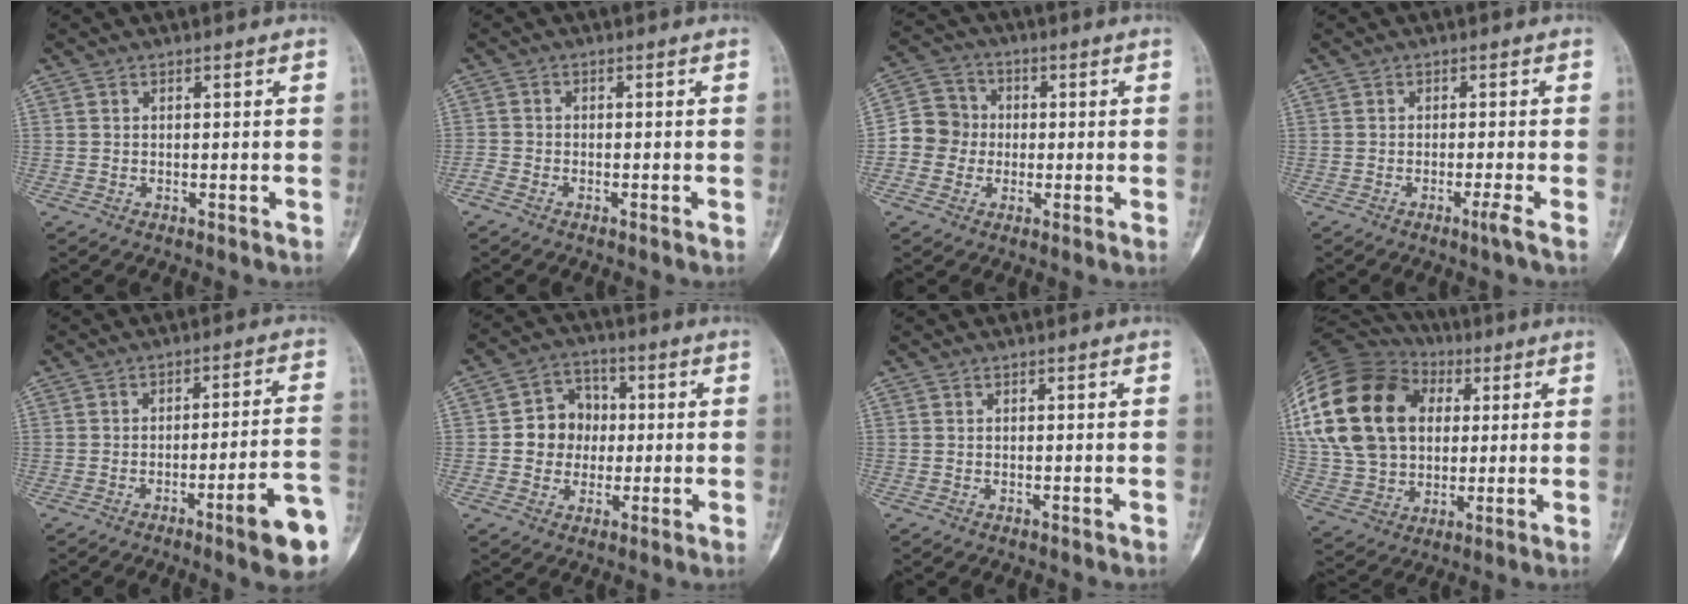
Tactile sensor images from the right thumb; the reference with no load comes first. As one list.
[{"total": 1.8, "force": [-1.5, 0.7, 0.7], "torque": [-0.025, 0.001, -0.034]}, {"total": 8.0, "force": [-0.8, 7.7, 2.1], "torque": [-0.008, 0.021, -0.026]}, {"total": 2.1, "force": [-1.1, -0.7, 1.6], "torque": [-0.038, -0.004, -0.024]}, {"total": 11.2, "force": [-5.2, 1.1, 9.9], "torque": [-0.131, 0.027, -0.068]}, {"total": 8.8, "force": [0.0, 7.8, 3.9], "torque": [-0.023, 0.019, -0.008]}, {"total": 0.0}, {"total": 28.3, "force": [6.5, 20.6, 18.4], "torque": [-0.385, 0.044, 0.130]}]